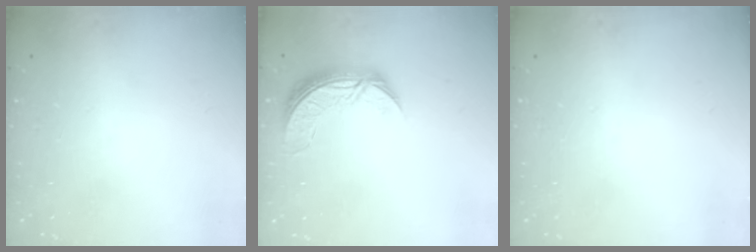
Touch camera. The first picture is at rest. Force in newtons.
{"total": 7.7, "press": 7.6, "slide": 0.7}
{"total": 0.0}